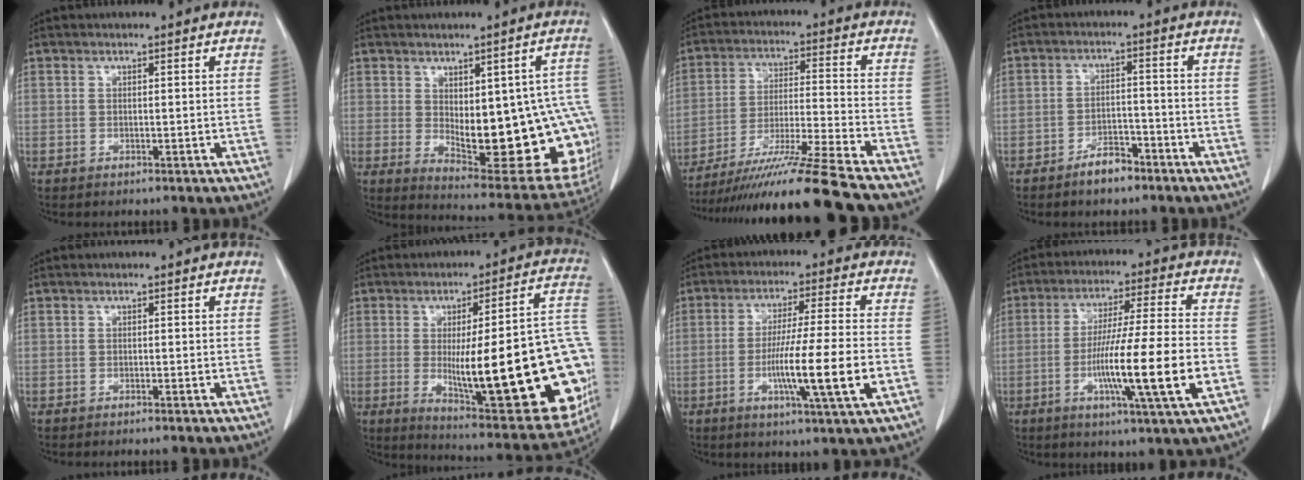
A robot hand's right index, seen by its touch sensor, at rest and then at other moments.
{"total": 20.4, "force": [-2.1, 7.5, 18.8], "torque": [-0.165, 0.008, 0.004]}
{"total": 17.7, "force": [-14.9, -2.7, 9.3], "torque": [-0.167, -0.030, -0.255]}
{"total": 4.7, "force": [-3.5, 2.2, 2.2], "torque": [-0.032, 0.008, -0.056]}
{"total": 0.6, "force": [-0.5, -0.1, 0.3], "torque": [-0.007, 0.000, -0.010]}
{"total": 29.0, "force": [-4.4, 5.1, 28.2], "torque": [-0.299, 0.002, -0.050]}
{"total": 12.1, "force": [-3.4, -0.8, 11.6], "torque": [-0.207, -0.015, -0.063]}
{"total": 14.8, "force": [-4.2, -0.6, 14.2], "torque": [-0.254, -0.012, -0.076]}